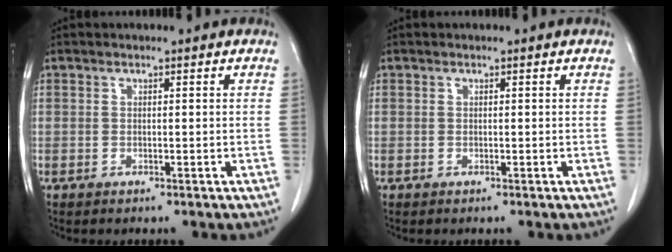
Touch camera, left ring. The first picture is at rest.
{"total": 0.0}